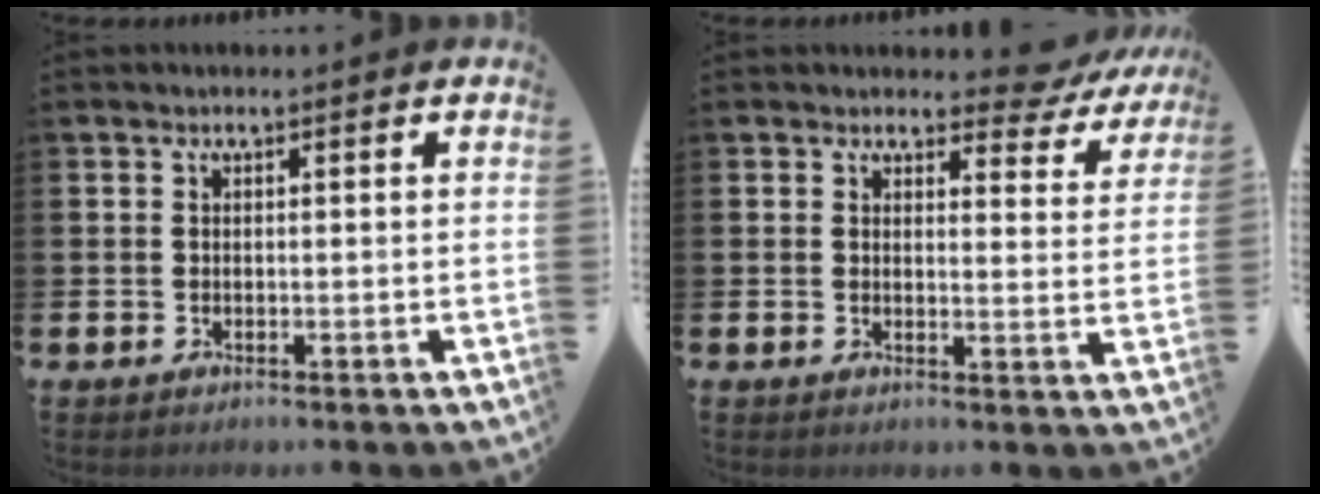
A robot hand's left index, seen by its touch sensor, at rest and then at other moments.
{"total": 3.7, "force": [3.4, 1.4, 0.7], "torque": [-0.007, -0.022, 0.055]}